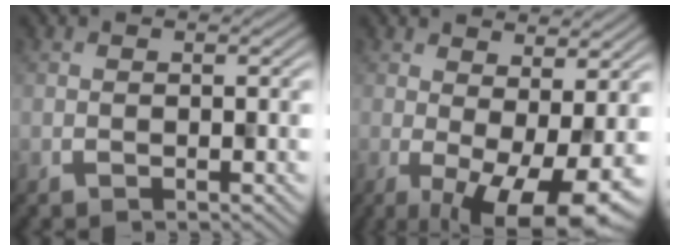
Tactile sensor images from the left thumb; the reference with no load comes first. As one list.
[{"total": 9.5, "force": [-2.7, 3.0, 8.6], "torque": [-0.120, -0.026, -0.018]}]